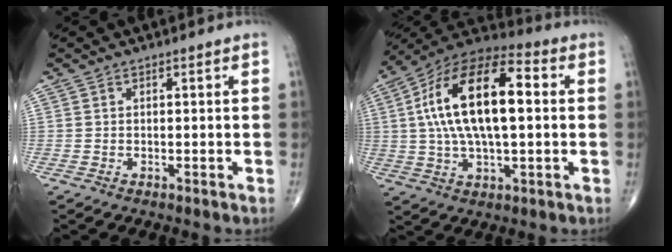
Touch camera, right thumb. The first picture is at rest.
{"total": 20.6, "force": [2.6, 9.2, 18.3], "torque": [-0.330, 0.031, 0.035]}